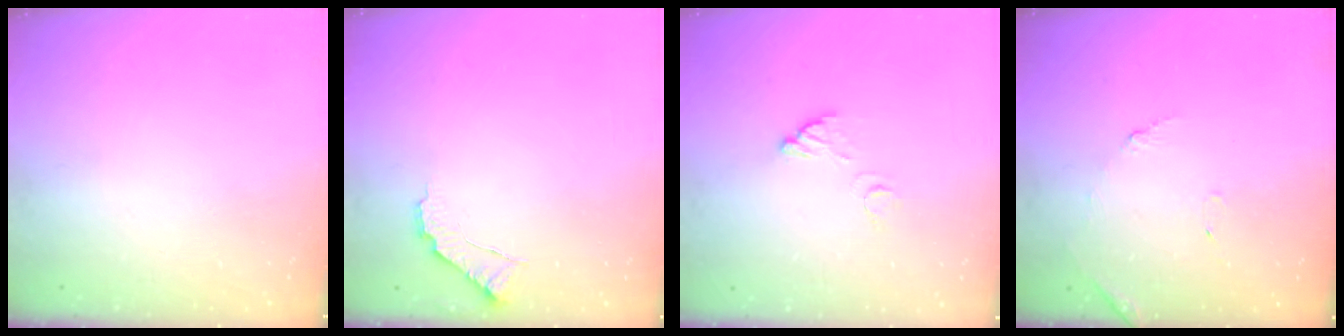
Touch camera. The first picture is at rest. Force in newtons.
{"total": 7.2, "press": 7.1, "slide": 0.5}
{"total": 3.5, "press": 3.5, "slide": 0.2}
{"total": 7.4, "press": 7.4, "slide": 0.4}